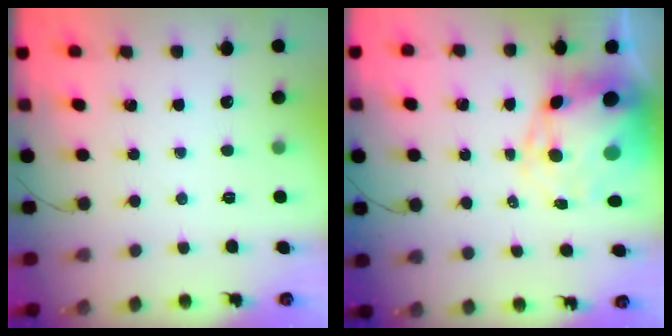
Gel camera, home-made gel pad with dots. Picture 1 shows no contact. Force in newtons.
{"total": 12.8, "press": 12.3, "slide": 3.4}